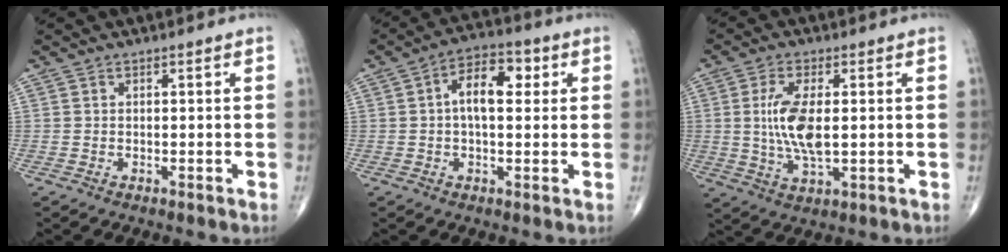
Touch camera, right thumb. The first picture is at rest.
{"total": 8.7, "force": [1.6, 4.6, 7.2], "torque": [-0.105, 0.022, 0.018]}
{"total": 9.6, "force": [0.6, 3.8, 8.8], "torque": [-0.184, -0.012, 0.014]}